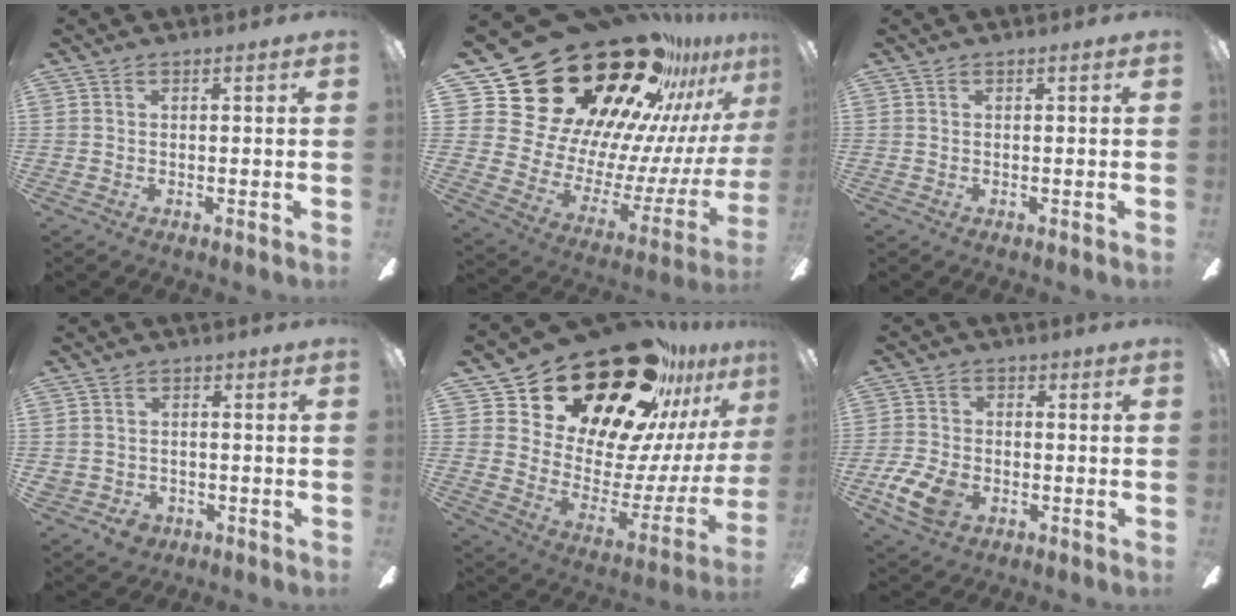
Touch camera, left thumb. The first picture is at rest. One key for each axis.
{"total": 37.1, "fx": 25.1, "fy": 18.9, "fz": 19.7, "tx": -0.270, "ty": -0.237, "tz": 0.509}
{"total": 0.0}
{"total": 4.5, "fx": -2.1, "fy": 3.8, "fz": 1.2, "tx": -0.019, "ty": 0.015, "tz": -0.038}
{"total": 28.9, "fx": 22.6, "fy": 12.6, "fz": 12.9, "tx": -0.186, "ty": -0.174, "tz": 0.413}
{"total": 9.9, "fx": -4.2, "fy": 6.5, "fz": 6.2, "tx": -0.129, "ty": 0.013, "tz": -0.075}